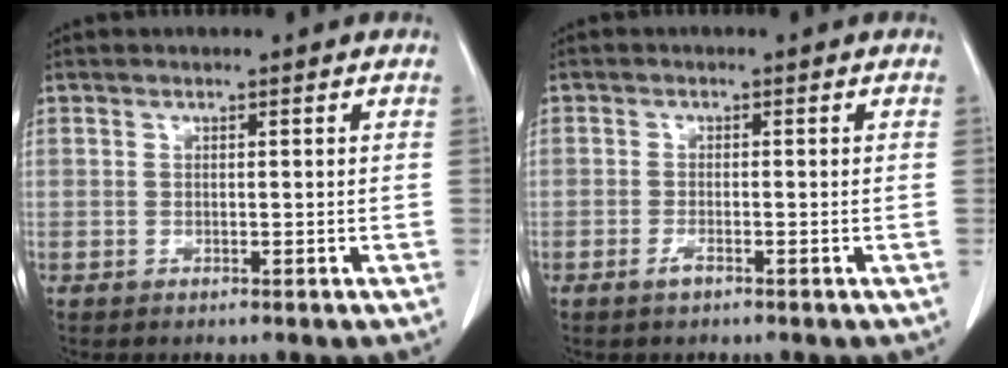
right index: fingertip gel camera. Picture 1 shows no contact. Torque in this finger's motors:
{"motor_torque": [0.23, -0.12, 0.00, 0.02]}